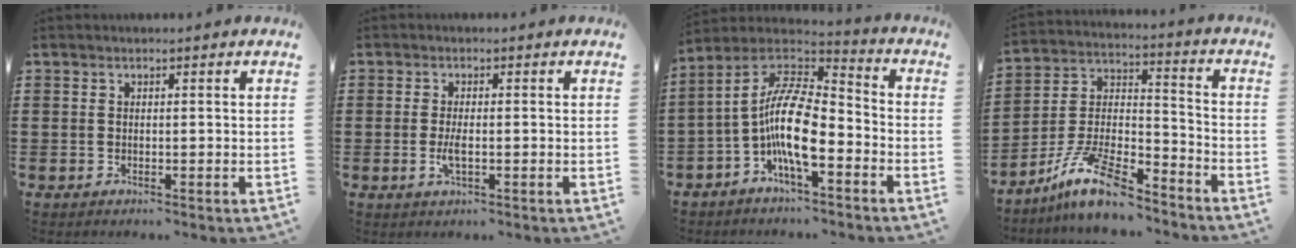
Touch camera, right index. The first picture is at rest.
{"total": 2.7, "force": [-0.6, 0.6, 2.6], "torque": [-0.061, -0.010, -0.013]}
{"total": 11.9, "force": [-3.4, 4.3, 10.6], "torque": [-0.231, -0.001, -0.068]}
{"total": 12.1, "force": [-9.5, 2.7, 6.8], "torque": [-0.149, 0.021, -0.191]}